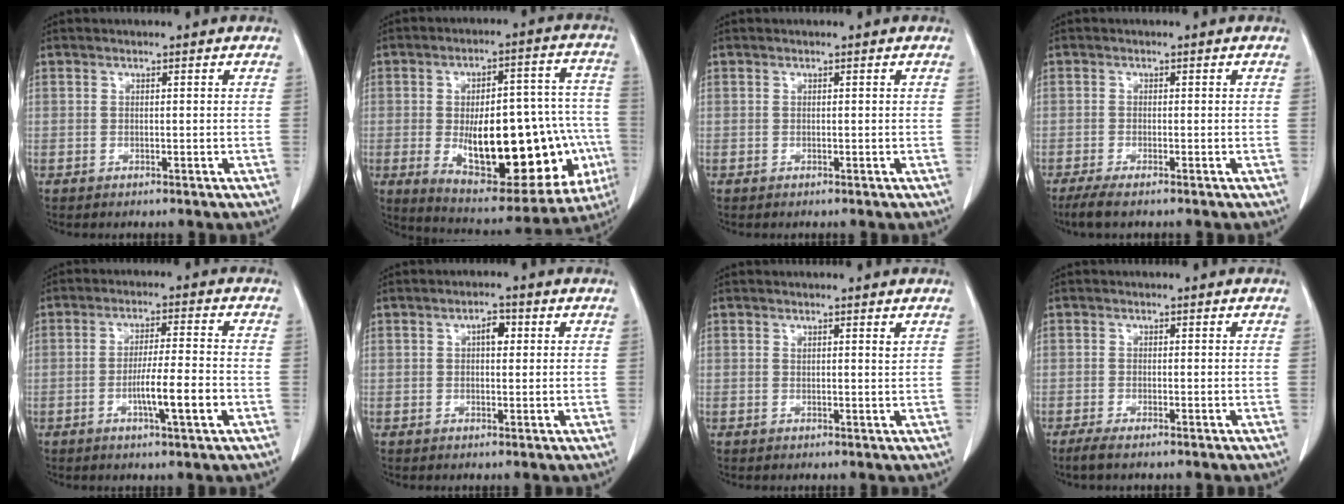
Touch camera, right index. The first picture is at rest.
{"total": 25.9, "force": [-5.6, 10.0, 23.2], "torque": [-0.281, 0.026, -0.051]}
{"total": 0.0}
{"total": 3.3, "force": [-2.5, 0.3, 2.1], "torque": [-0.039, -0.009, -0.044]}
{"total": 7.3, "force": [-2.5, 0.1, 6.8], "torque": [-0.114, -0.004, -0.042]}
{"total": 2.6, "force": [0.7, 1.3, 2.1], "torque": [-0.031, 0.006, 0.008]}
{"total": 0.8, "force": [0.6, -0.1, 0.5], "torque": [-0.013, -0.004, 0.009]}
{"total": 2.1, "force": [-1.5, 0.1, 1.4], "torque": [-0.028, -0.007, -0.029]}